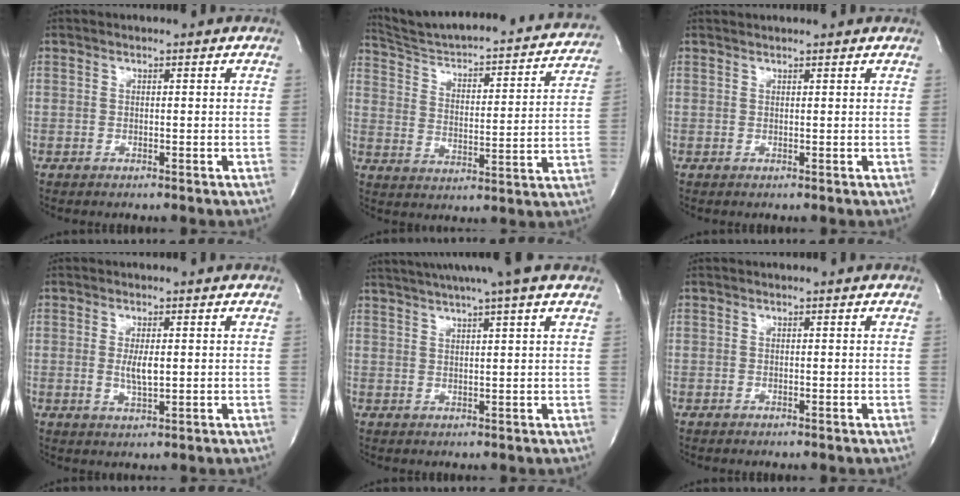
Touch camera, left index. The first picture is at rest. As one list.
[{"total": 25.4, "force": [23.5, 3.8, 8.8], "torque": [-0.129, -0.047, 0.306]}, {"total": 3.2, "force": [3.1, 0.1, 0.7], "torque": [-0.009, 0.022, 0.038]}, {"total": 3.2, "force": [0.1, 0.7, 3.1], "torque": [-0.060, -0.008, 0.002]}, {"total": 10.7, "force": [8.7, -0.9, 6.2], "torque": [-0.108, 0.025, 0.112]}, {"total": 0.0}]